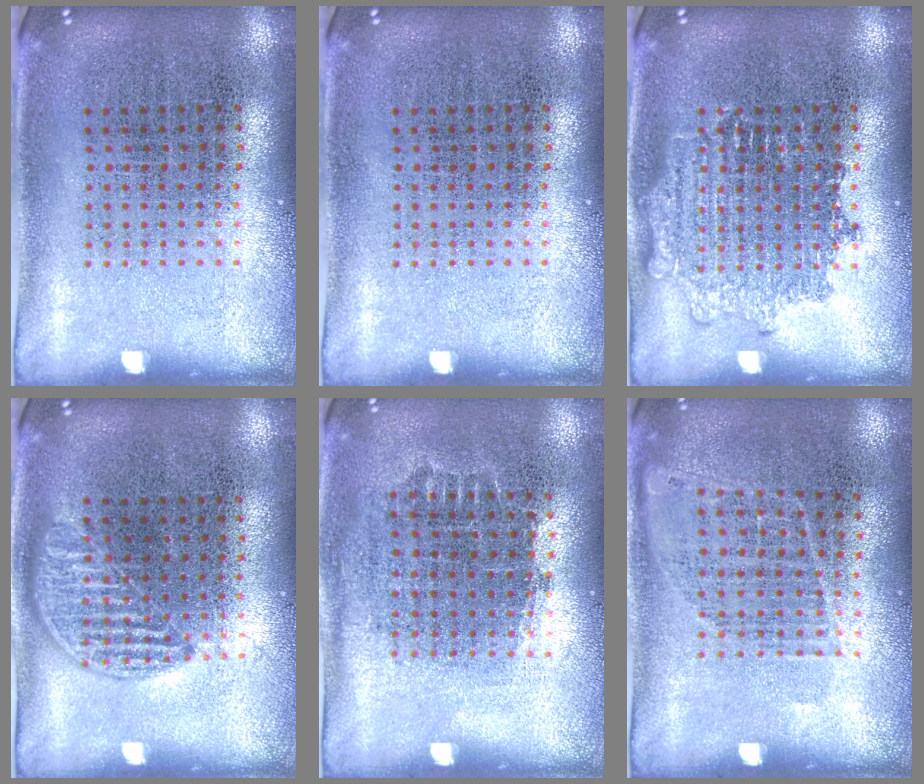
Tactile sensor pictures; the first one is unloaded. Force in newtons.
{"total": 0.0}
{"total": 2.2, "press": 2.2, "slide": 0.5}
{"total": 0.9, "press": 0.8, "slide": 0.4}
{"total": 0.8, "press": 0.8, "slide": 0.3}
{"total": 0.9, "press": 0.8, "slide": 0.4}